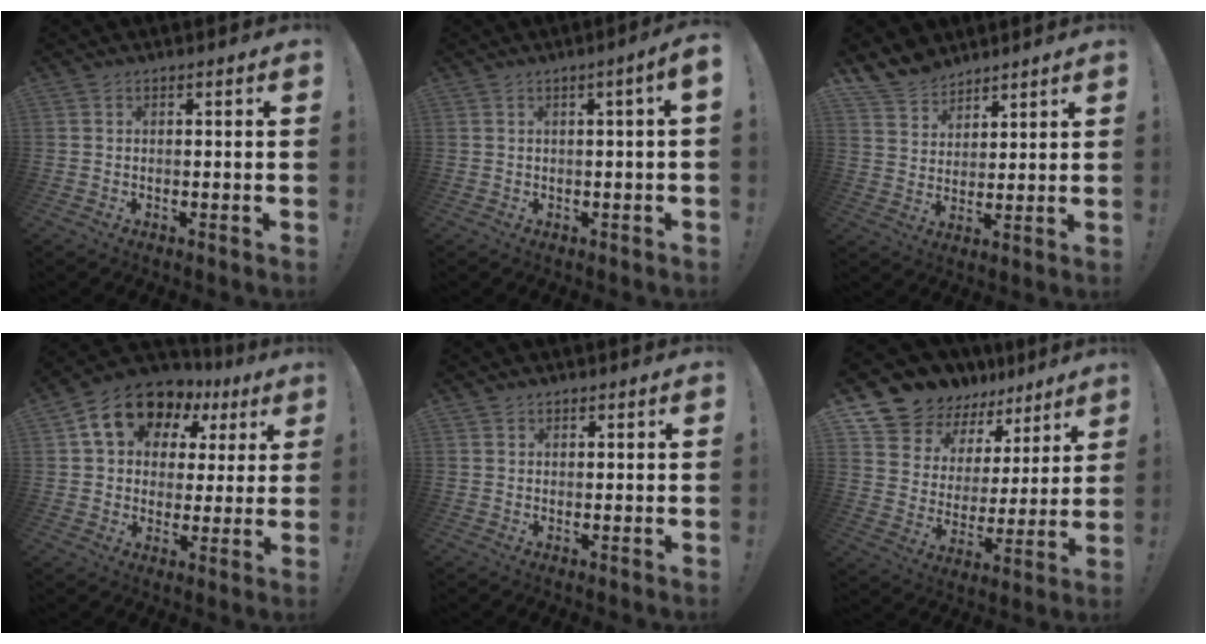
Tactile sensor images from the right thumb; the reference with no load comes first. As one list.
[{"total": 3.0, "force": [0.1, -0.2, 3.0], "torque": [-0.048, -0.002, -0.001]}, {"total": 8.3, "force": [7.1, 4.2, 0.8], "torque": [-0.029, -0.053, 0.142]}, {"total": 14.6, "force": [7.7, 10.0, 7.4], "torque": [-0.125, -0.034, 0.142]}, {"total": 0.9, "force": [0.8, 0.5, 0.1], "torque": [0.001, -0.003, 0.015]}, {"total": 11.1, "force": [9.7, 5.3, 0.6], "torque": [-0.036, -0.090, 0.185]}]